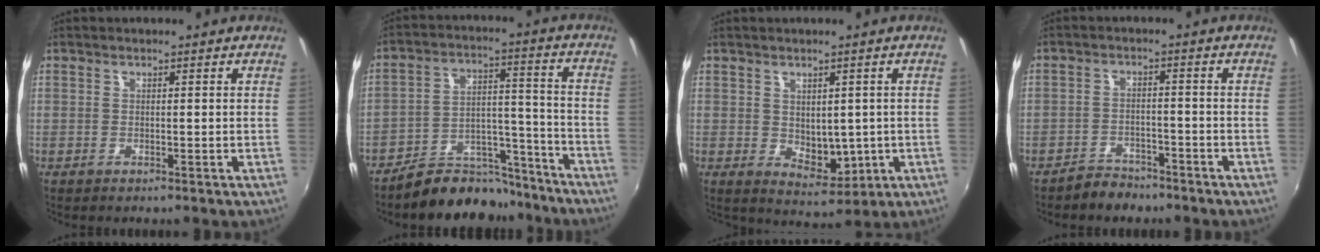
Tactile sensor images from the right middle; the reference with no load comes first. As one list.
[{"total": 13.5, "force": [-12.0, 5.3, 3.2], "torque": [-0.052, 0.049, -0.173]}, {"total": 5.3, "force": [0.0, 3.8, 3.7], "torque": [-0.057, -0.008, 0.014]}, {"total": 4.6, "force": [-4.0, 2.1, 0.7], "torque": [-0.028, 0.011, -0.063]}]